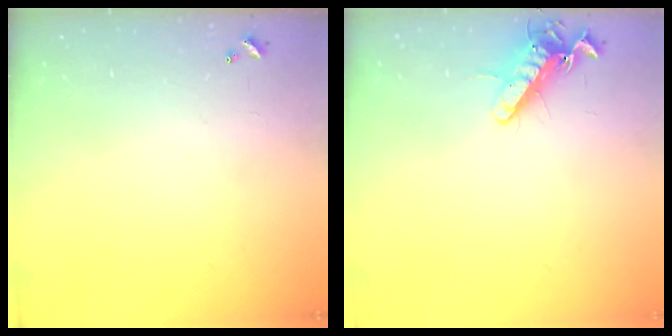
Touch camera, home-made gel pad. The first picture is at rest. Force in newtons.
{"total": 11.7, "press": 11.6, "slide": 1.7}